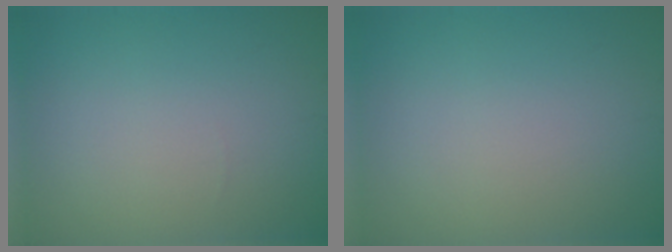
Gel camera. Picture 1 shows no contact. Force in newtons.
{"total": 0.0}